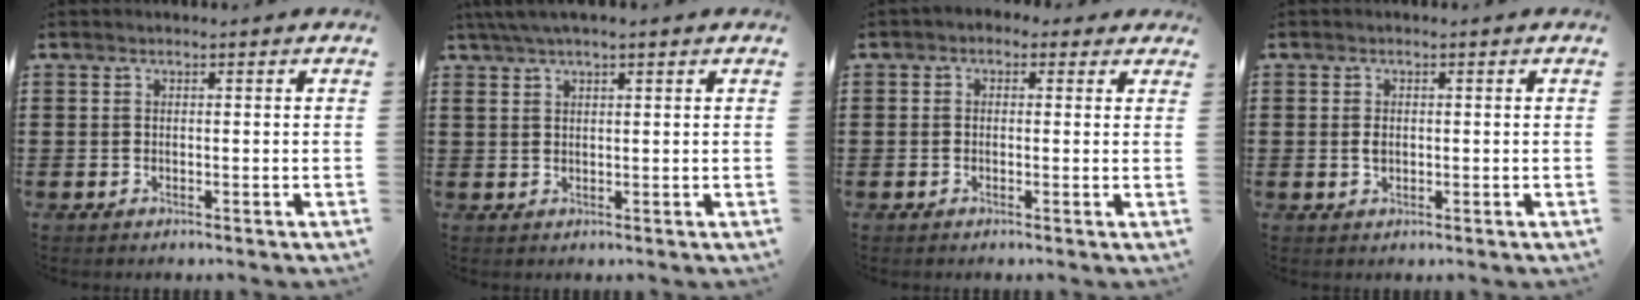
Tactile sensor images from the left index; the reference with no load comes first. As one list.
[{"total": 3.1, "force": [1.8, 0.7, 2.4], "torque": [-0.048, 0.006, 0.034]}, {"total": 1.2, "force": [-0.3, 1.0, 0.6], "torque": [-0.014, 0.006, -0.008]}, {"total": 1.5, "force": [0.0, 1.0, 1.2], "torque": [-0.025, 0.005, -0.001]}]